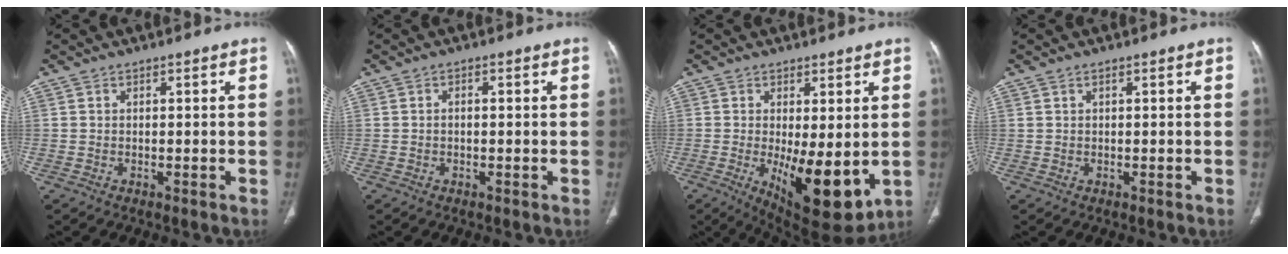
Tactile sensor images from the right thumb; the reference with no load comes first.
{"total": 0.8, "force": [-0.1, 0.4, 0.7], "torque": [-0.014, 0.004, 0.000]}
{"total": 12.4, "force": [-1.7, 4.5, 11.4], "torque": [-0.165, -0.032, -0.009]}
{"total": 0.5, "force": [0.4, 0.2, 0.3], "torque": [-0.010, 0.004, 0.009]}